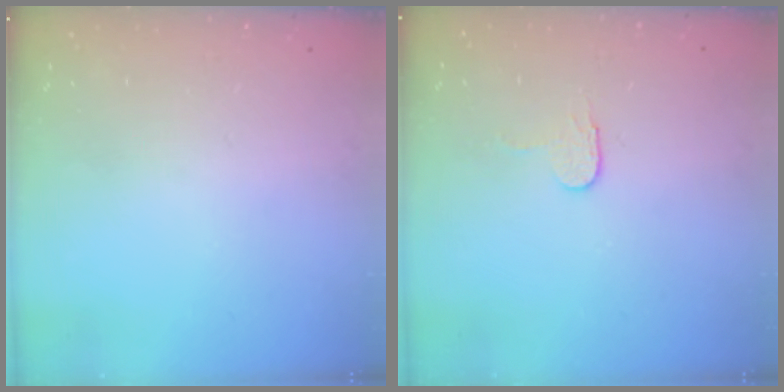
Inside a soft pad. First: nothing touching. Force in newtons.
{"total": 3.5, "press": 3.5, "slide": 0.2}